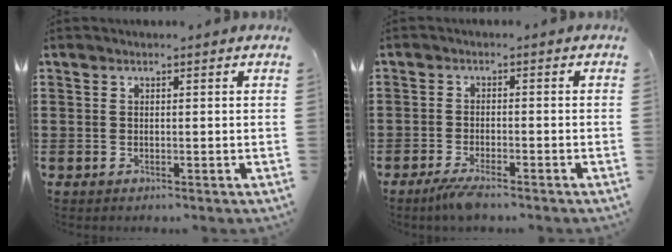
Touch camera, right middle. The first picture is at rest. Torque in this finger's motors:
{"motor_torque": [1.92, 0.21, 0.18, 0.05]}